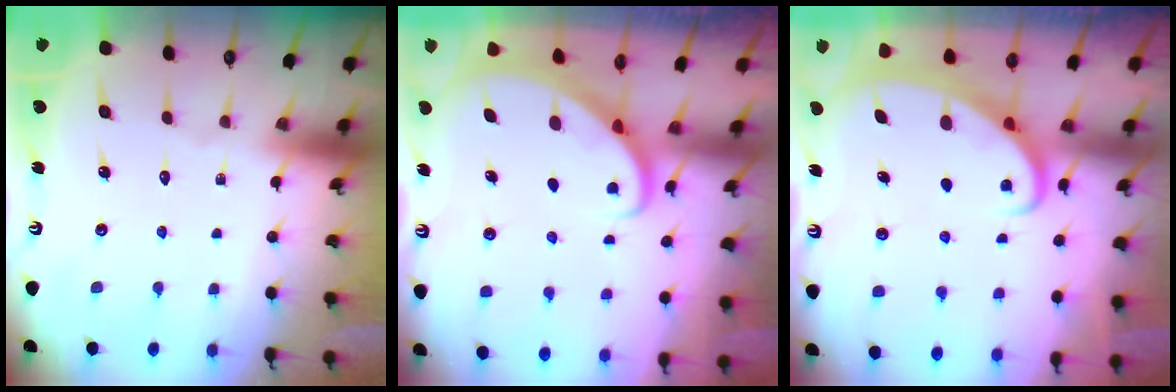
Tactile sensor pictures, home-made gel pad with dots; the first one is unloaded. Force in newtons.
{"total": 2.6, "press": 2.6, "slide": 0.3}
{"total": 2.6, "press": 2.5, "slide": 0.3}